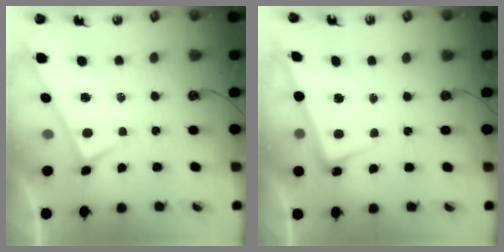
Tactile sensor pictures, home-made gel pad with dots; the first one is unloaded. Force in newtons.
{"total": 2.3, "press": 2.1, "slide": 0.9}